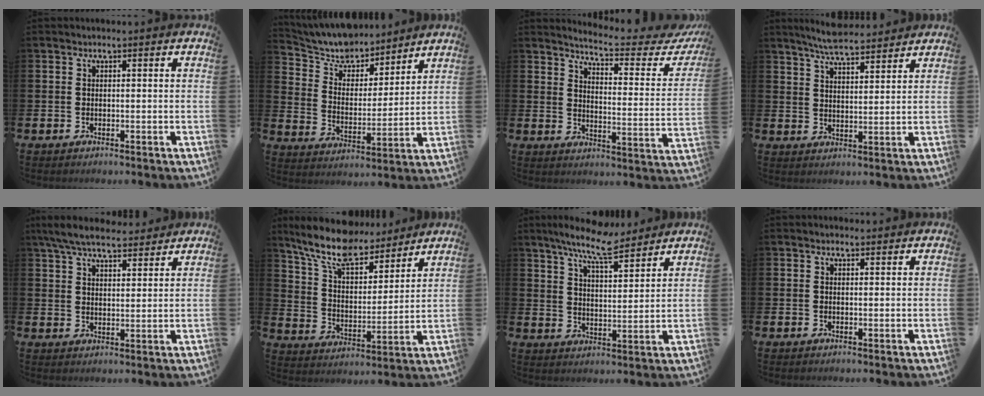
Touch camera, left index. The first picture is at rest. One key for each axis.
{"total": 8.2, "fx": 7.7, "fy": 2.5, "fz": 1.2, "tx": -0.060, "ty": -0.054, "tz": 0.137}
{"total": 5.2, "fx": 4.8, "fy": 0.2, "fz": 2.0, "tx": -0.047, "ty": -0.042, "tz": 0.073}
{"total": 6.5, "fx": 6.2, "fy": 0.6, "fz": 1.8, "tx": -0.048, "ty": -0.026, "tz": 0.113}
{"total": 6.7, "fx": 6.2, "fy": 1.5, "fz": 2.1, "tx": -0.056, "ty": -0.022, "tz": 0.112}
{"total": 10.8, "fx": 9.5, "fy": 3.4, "fz": 3.8, "tx": -0.107, "ty": -0.057, "tz": 0.168}
{"total": 8.7, "fx": 7.8, "fy": 1.3, "fz": 3.7, "tx": -0.090, "ty": -0.029, "tz": 0.141}
{"total": 0.8, "fx": 0.8, "fy": 0.3, "fz": 0.2, "tx": 0.006, "ty": 0.000, "tz": 0.011}